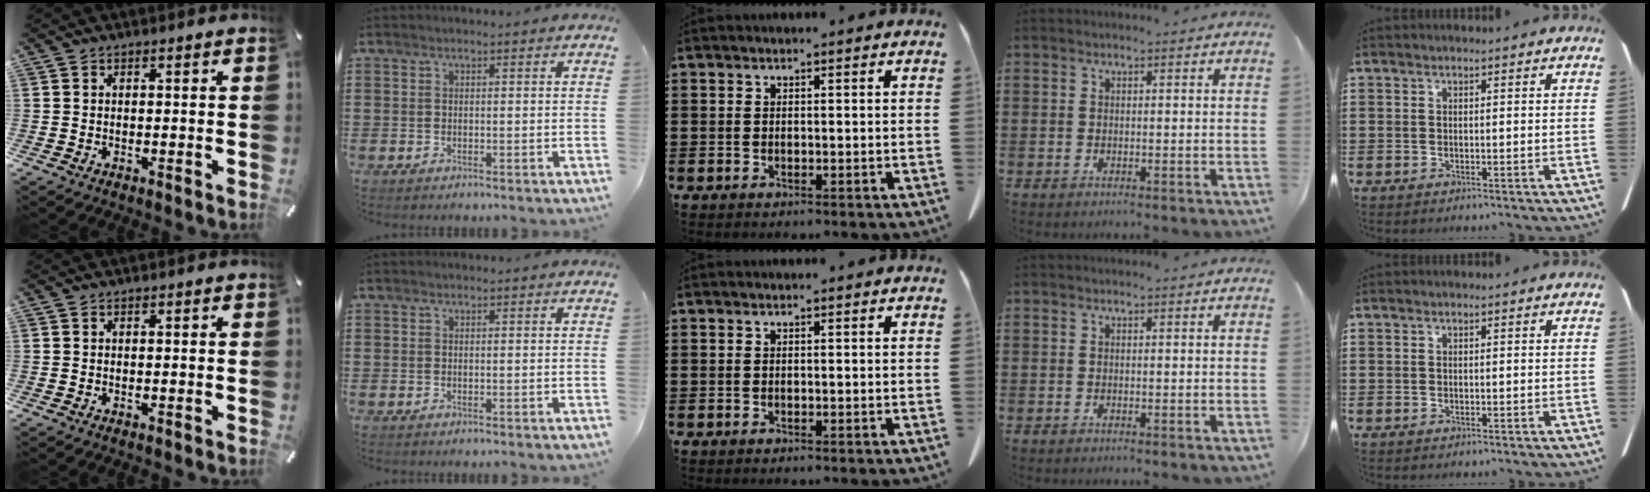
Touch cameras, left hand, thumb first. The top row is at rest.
{}